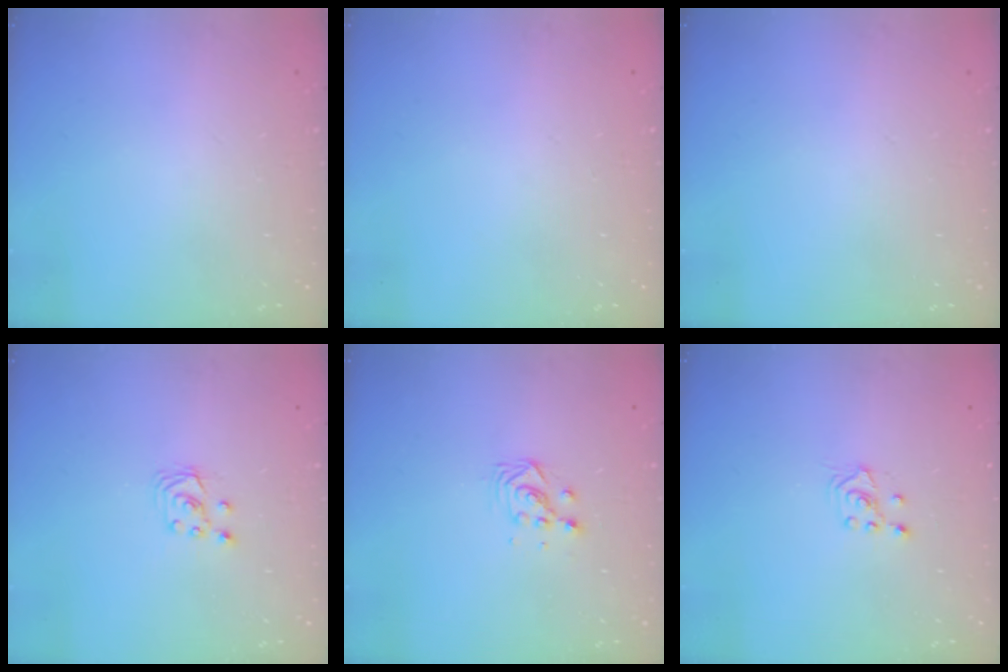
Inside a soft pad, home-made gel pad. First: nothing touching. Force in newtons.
{"total": 0.0}
{"total": 0.0}
{"total": 2.6, "press": 2.6, "slide": 0.3}
{"total": 3.4, "press": 3.4, "slide": 0.2}
{"total": 2.6, "press": 2.4, "slide": 0.8}